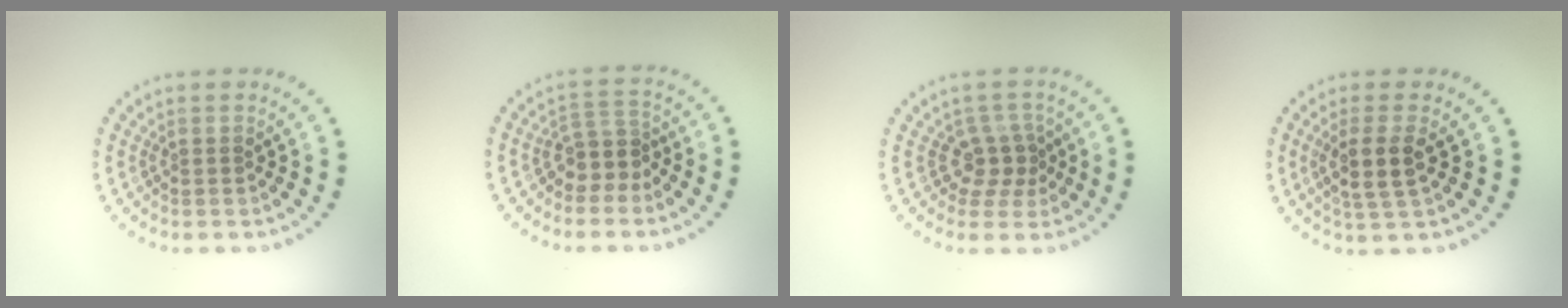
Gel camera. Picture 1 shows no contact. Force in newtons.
{"total": 2.6, "press": 2.0, "slide": 1.7}
{"total": 2.5, "press": 1.8, "slide": 1.8}
{"total": 2.9, "press": 2.5, "slide": 1.5}